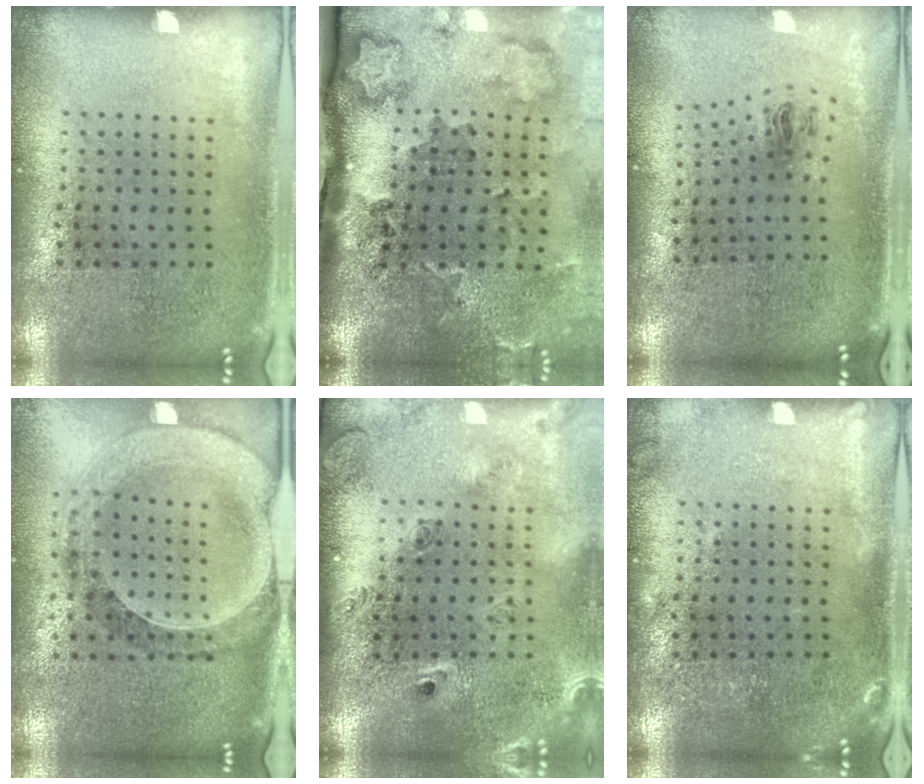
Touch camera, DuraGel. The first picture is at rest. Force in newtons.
{"total": 3.8, "press": 2.4, "slide": 3.0}
{"total": 1.0, "press": 0.4, "slide": 0.9}
{"total": 1.4, "press": 1.4, "slide": 0.3}
{"total": 2.7, "press": 1.8, "slide": 1.9}
{"total": 1.2, "press": 1.1, "slide": 0.2}